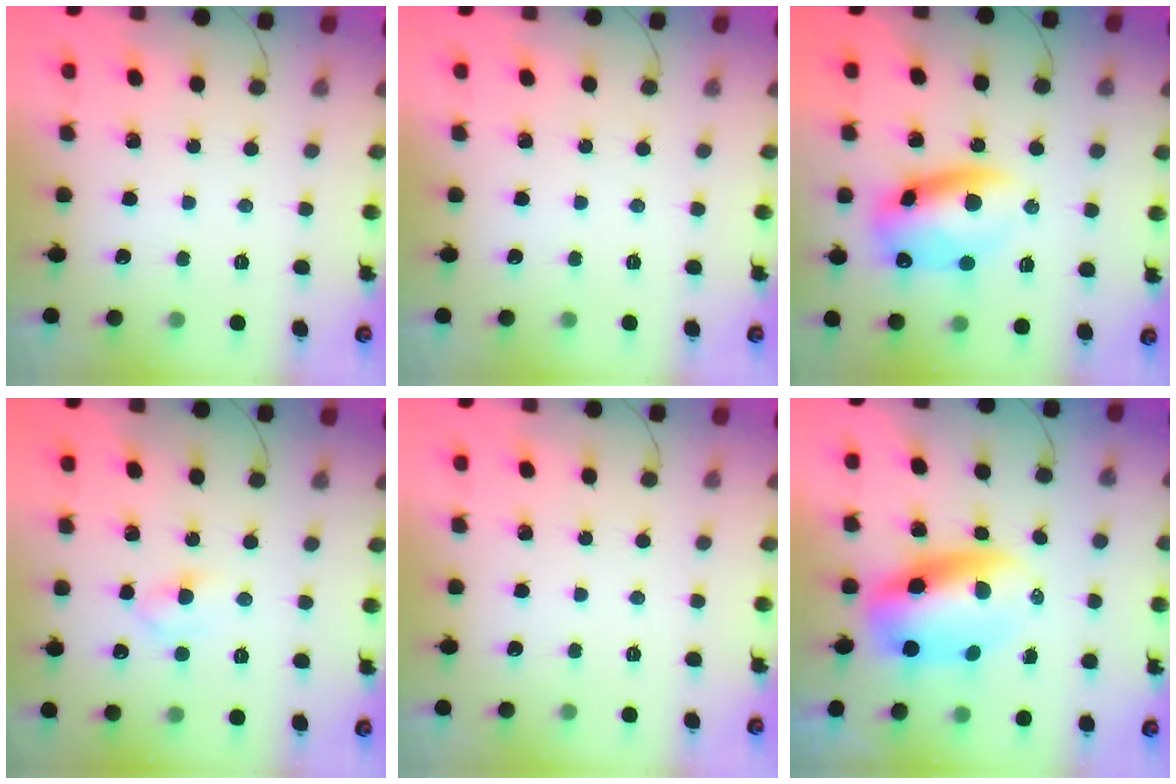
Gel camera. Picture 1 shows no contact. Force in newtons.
{"total": 0.0}
{"total": 11.7, "press": 11.5, "slide": 2.2}
{"total": 3.9, "press": 3.6, "slide": 1.4}
{"total": 0.0}
{"total": 8.6, "press": 8.3, "slide": 2.4}